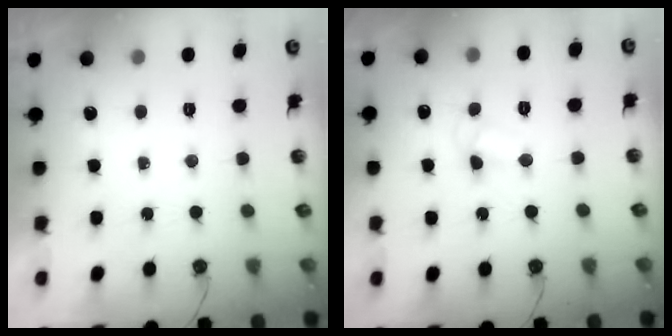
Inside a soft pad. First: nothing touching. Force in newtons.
{"total": 5.6, "press": 5.6, "slide": 0.8}